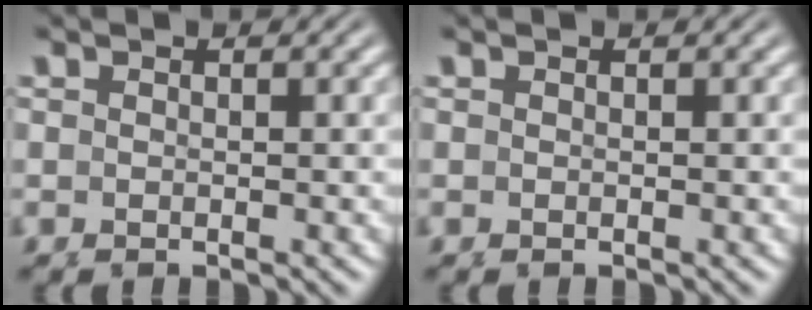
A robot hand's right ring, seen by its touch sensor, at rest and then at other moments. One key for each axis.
{"total": 0.0}